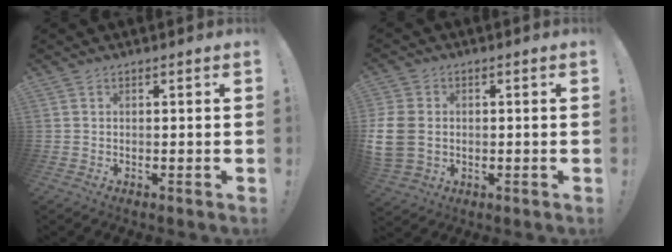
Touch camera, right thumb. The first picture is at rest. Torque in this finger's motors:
{"motor_torque": [2.62, 2.39, 1.56, -0.39, 0.62]}